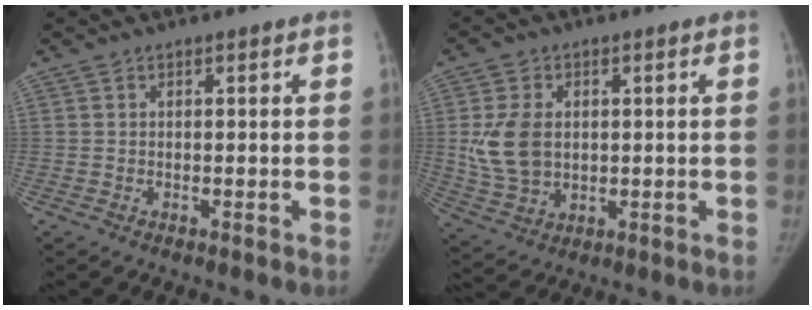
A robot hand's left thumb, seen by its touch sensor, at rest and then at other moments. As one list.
[{"total": 9.6, "force": [0.9, 6.9, 6.6], "torque": [-0.117, -0.006, 0.029]}]